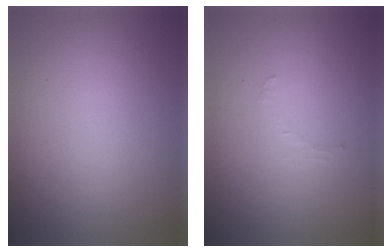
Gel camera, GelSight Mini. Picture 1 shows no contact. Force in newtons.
{"total": 0.7, "press": 0.7, "slide": 0.1}